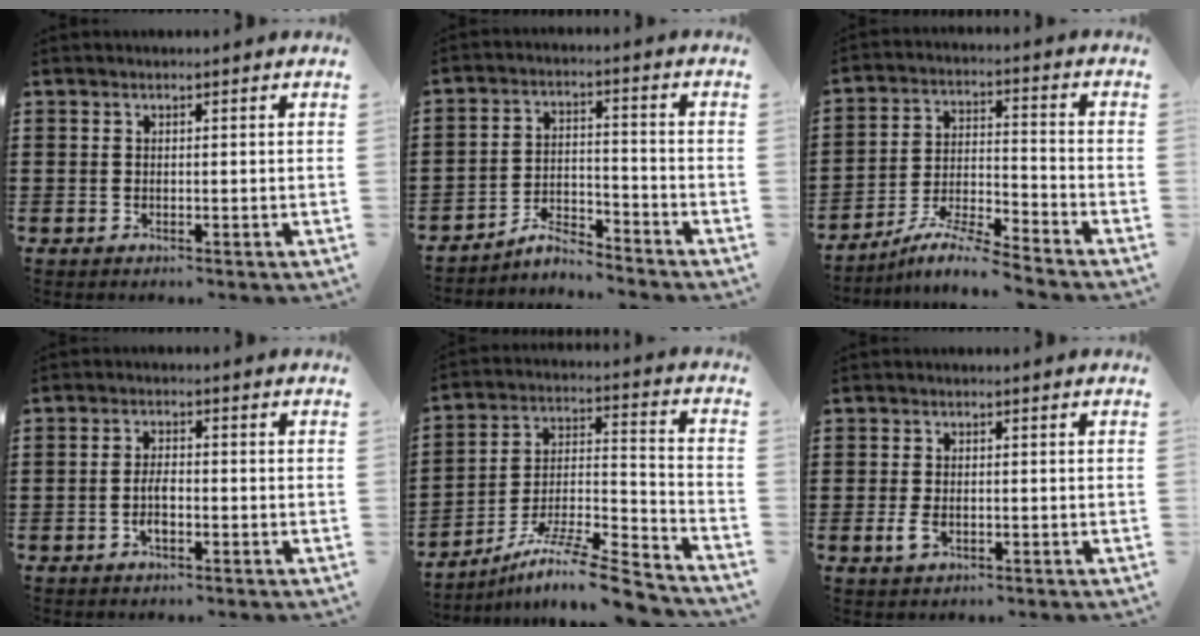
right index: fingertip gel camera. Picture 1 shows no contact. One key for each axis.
{"total": 4.8, "fx": -4.6, "fy": 0.5, "fz": 1.2, "tx": -0.032, "ty": 0.002, "tz": -0.094}
{"total": 6.4, "fx": -5.9, "fy": -0.5, "fz": 2.3, "tx": -0.050, "ty": -0.014, "tz": -0.117}
{"total": 3.4, "fx": -1.0, "fy": 1.2, "fz": 3.1, "tx": -0.072, "ty": -0.005, "tz": -0.021}
{"total": 10.6, "fx": -8.8, "fy": 0.9, "fz": 6.0, "tx": -0.095, "ty": 0.010, "tz": -0.171}
{"total": 2.1, "fx": -0.7, "fy": 1.2, "fz": 1.7, "tx": -0.048, "ty": -0.009, "tz": -0.015}